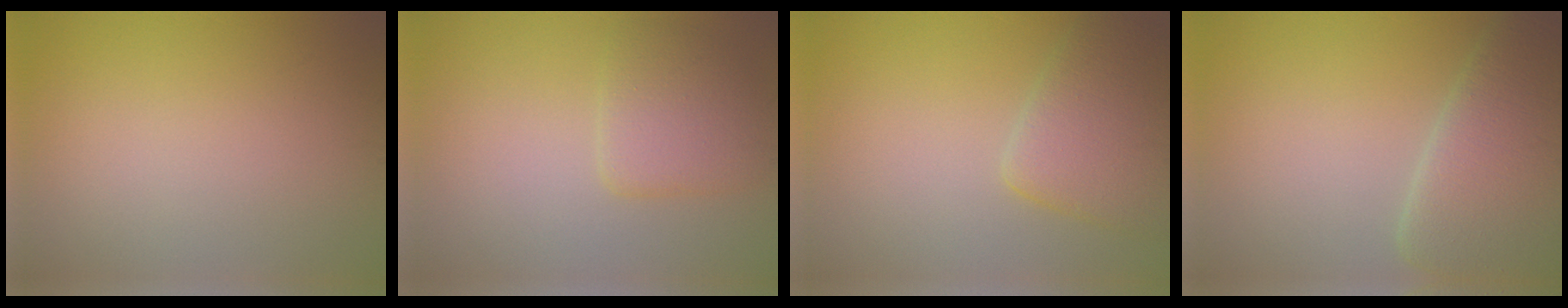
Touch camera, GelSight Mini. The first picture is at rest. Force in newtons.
{"total": 2.9, "press": 2.9, "slide": 0.3}
{"total": 4.3, "press": 4.3, "slide": 0.2}
{"total": 7.5, "press": 7.5, "slide": 0.4}